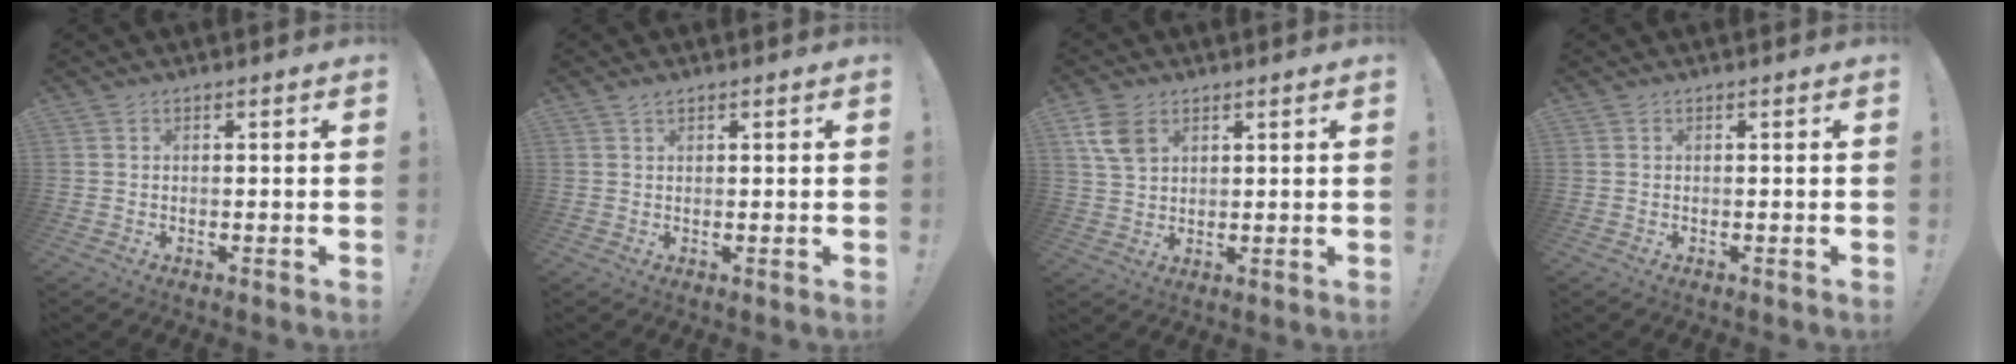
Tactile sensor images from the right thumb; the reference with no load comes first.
{"total": 1.4, "force": [1.2, 0.2, 0.7], "torque": [-0.005, -0.003, 0.020]}
{"total": 8.0, "force": [3.7, 5.4, 4.5], "torque": [-0.079, -0.007, 0.072]}
{"total": 0.0}